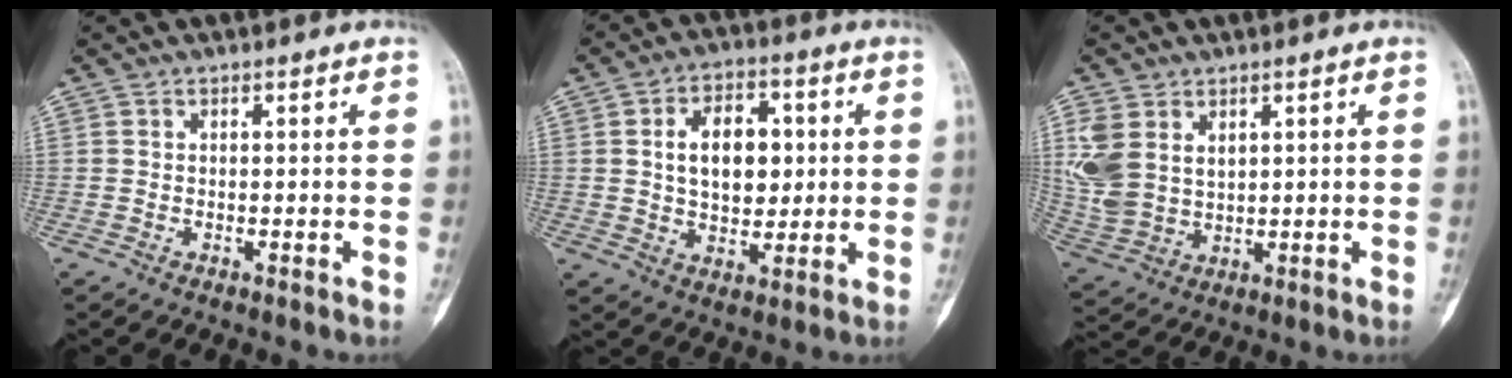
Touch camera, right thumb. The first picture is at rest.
{"total": 11.6, "force": [1.9, 7.5, 8.6], "torque": [-0.103, 0.004, 0.034]}
{"total": 9.2, "force": [3.2, 6.6, 5.6], "torque": [-0.112, -0.007, 0.082]}